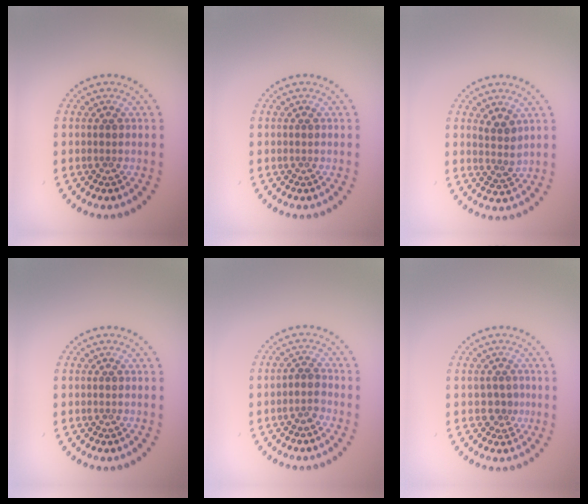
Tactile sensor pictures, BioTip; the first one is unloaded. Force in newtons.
{"total": 0.0}
{"total": 1.9, "press": 1.5, "slide": 1.1}
{"total": 0.0}
{"total": 1.5, "press": 1.3, "slide": 0.8}
{"total": 1.5, "press": 1.2, "slide": 0.9}